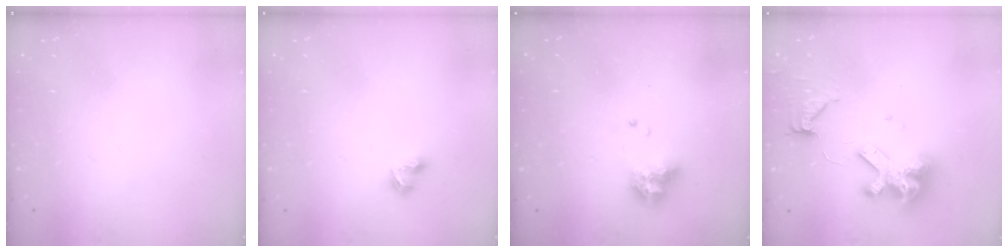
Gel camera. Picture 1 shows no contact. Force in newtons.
{"total": 3.7, "press": 3.7, "slide": 0.4}
{"total": 8.2, "press": 8.1, "slide": 1.2}
{"total": 12.3, "press": 12.2, "slide": 1.4}